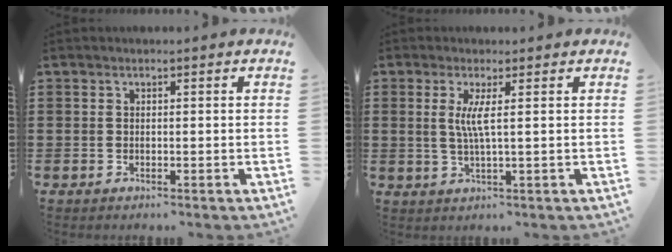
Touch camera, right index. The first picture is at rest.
{"total": 3.7, "force": [0.6, -0.1, 3.6], "torque": [-0.072, -0.007, 0.009]}